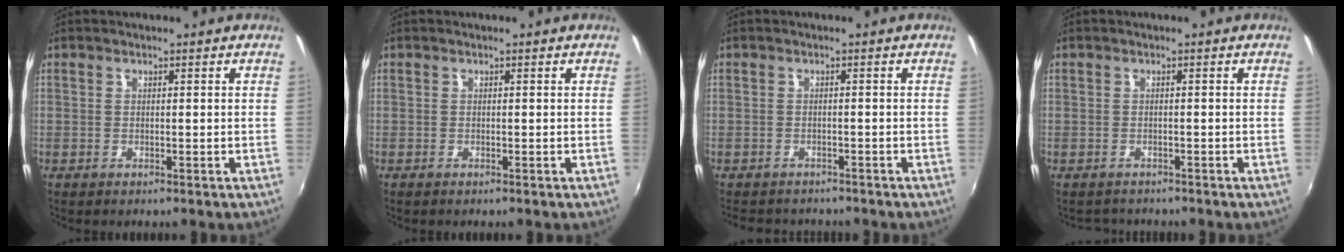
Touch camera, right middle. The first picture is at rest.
{"total": 0.0}
{"total": 5.5, "force": [-4.9, 1.8, 1.5], "torque": [-0.038, -0.015, -0.074]}
{"total": 1.9, "force": [-1.6, 0.9, -0.2], "torque": [-0.001, -0.001, -0.027]}